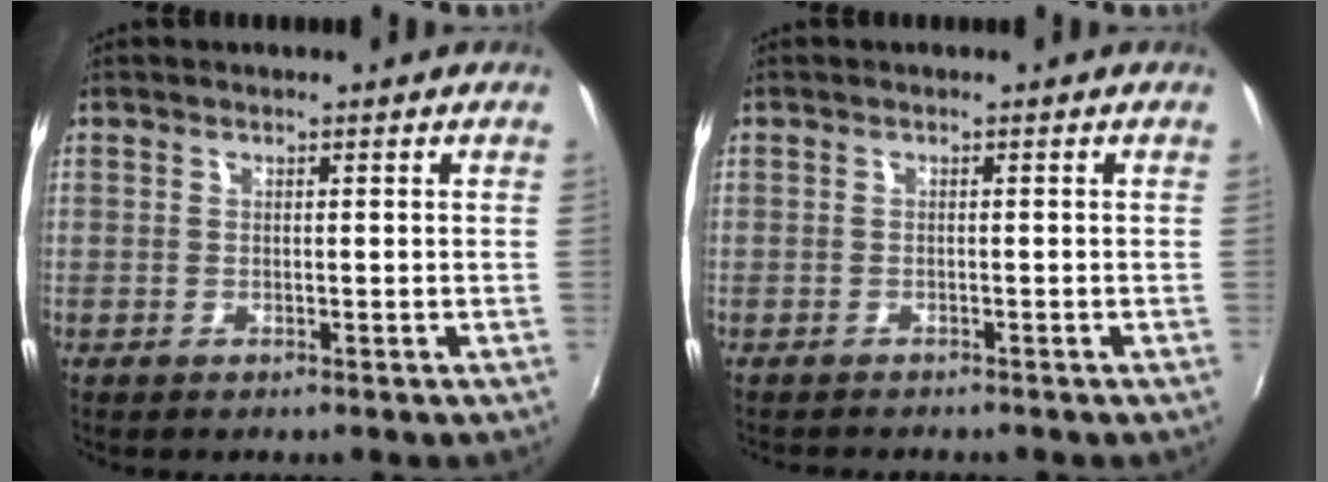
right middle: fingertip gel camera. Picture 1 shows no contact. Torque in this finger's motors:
{"motor_torque": [0.11, -0.14, -0.01, 0.00]}